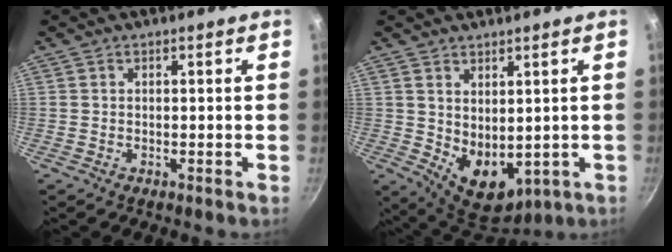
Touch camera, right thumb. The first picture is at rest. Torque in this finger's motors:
{"motor_torque": [-0.55, 0.92, 0.47, 0.78, 0.23]}